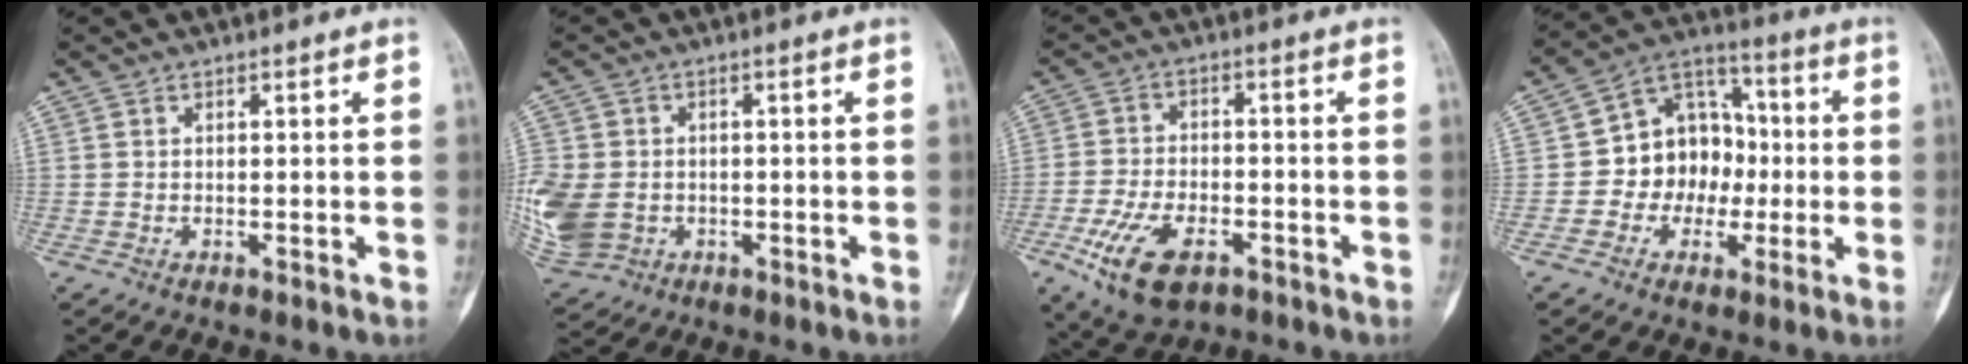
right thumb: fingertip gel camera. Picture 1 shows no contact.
{"total": 15.9, "force": [-3.2, 13.1, 8.4], "torque": [-0.237, 0.005, -0.045]}
{"total": 11.8, "force": [-5.6, 6.2, 8.4], "torque": [-0.158, 0.011, -0.093]}
{"total": 12.6, "force": [-1.3, 10.5, 6.8], "torque": [-0.058, 0.038, -0.029]}